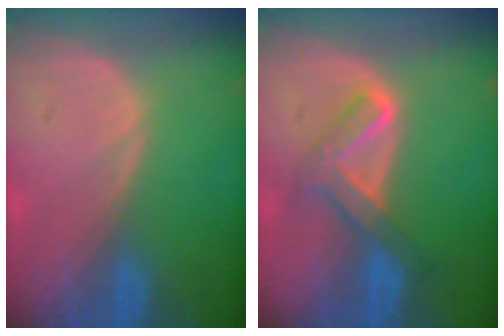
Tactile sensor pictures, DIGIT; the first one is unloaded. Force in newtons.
{"total": 5.7, "press": 5.6, "slide": 1.2}